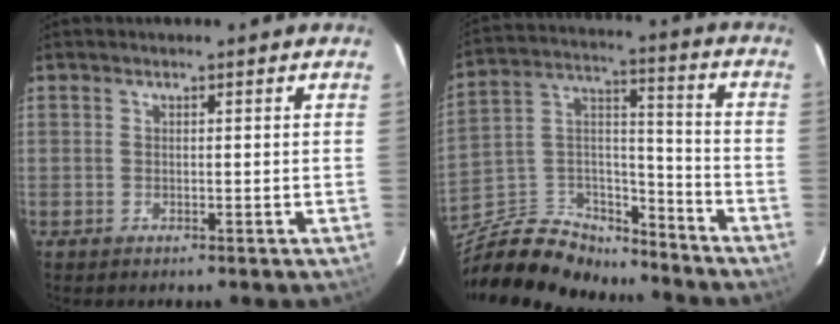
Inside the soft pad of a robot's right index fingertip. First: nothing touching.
{"total": 21.7, "force": [-17.3, 9.7, 8.8], "torque": [-0.203, 0.043, -0.283]}